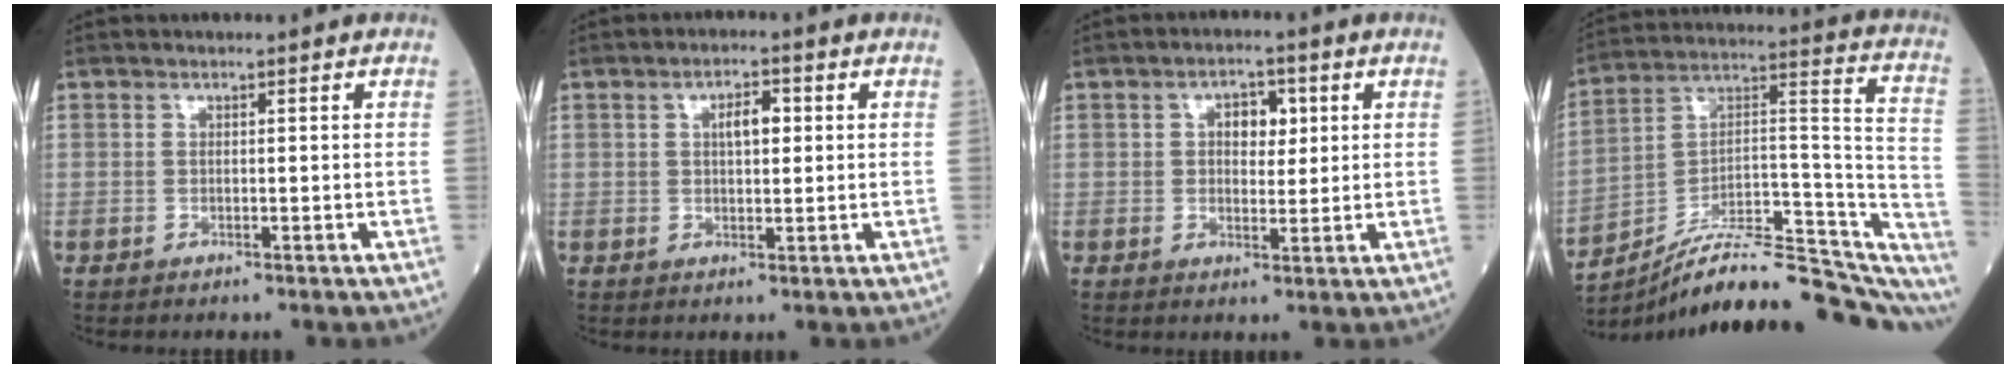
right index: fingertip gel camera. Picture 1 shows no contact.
{"total": 3.6, "force": [0.9, 1.4, 3.1], "torque": [-0.052, 0.006, 0.013]}
{"total": 4.3, "force": [1.2, 2.5, 3.3], "torque": [-0.048, 0.010, 0.019]}
{"total": 26.9, "force": [-23.5, 3.6, 12.4], "torque": [-0.119, 0.039, -0.344]}